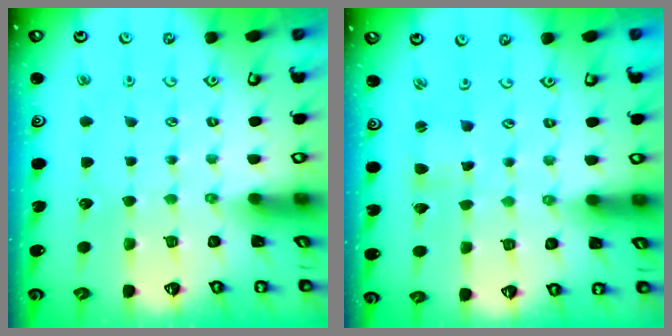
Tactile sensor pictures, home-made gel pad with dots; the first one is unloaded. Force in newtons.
{"total": 2.4, "press": 2.4, "slide": 0.3}